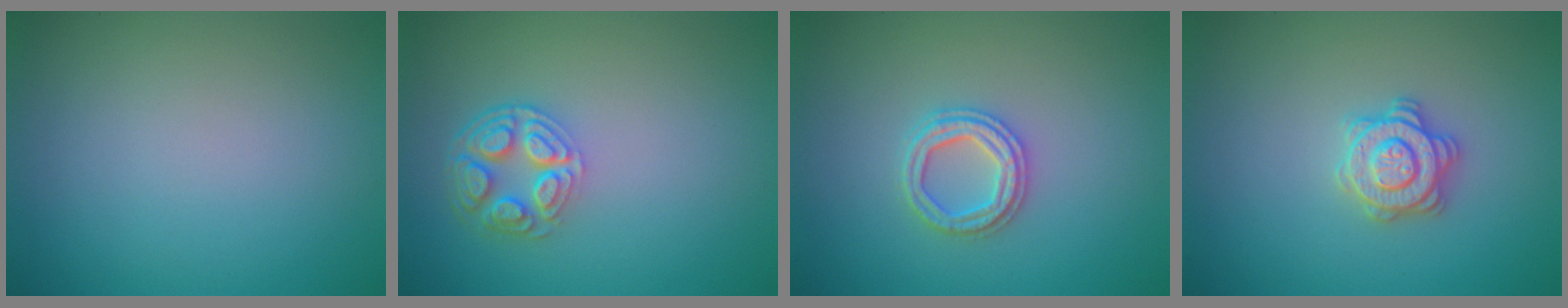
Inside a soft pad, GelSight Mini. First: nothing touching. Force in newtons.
{"total": 4.5, "press": 3.5, "slide": 2.9}
{"total": 2.4, "press": 2.4, "slide": 0.3}
{"total": 2.8, "press": 2.8, "slide": 0.2}